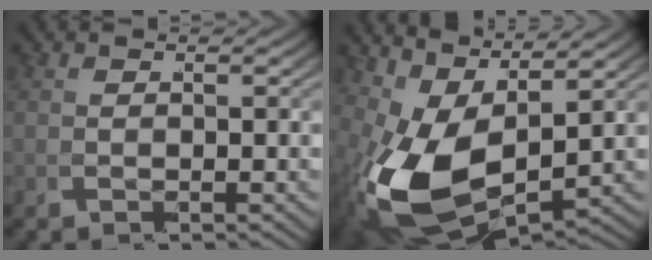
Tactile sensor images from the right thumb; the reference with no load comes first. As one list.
[{"total": 11.6, "force": [-0.2, 6.6, 9.6], "torque": [-0.221, -0.056, 0.031]}]